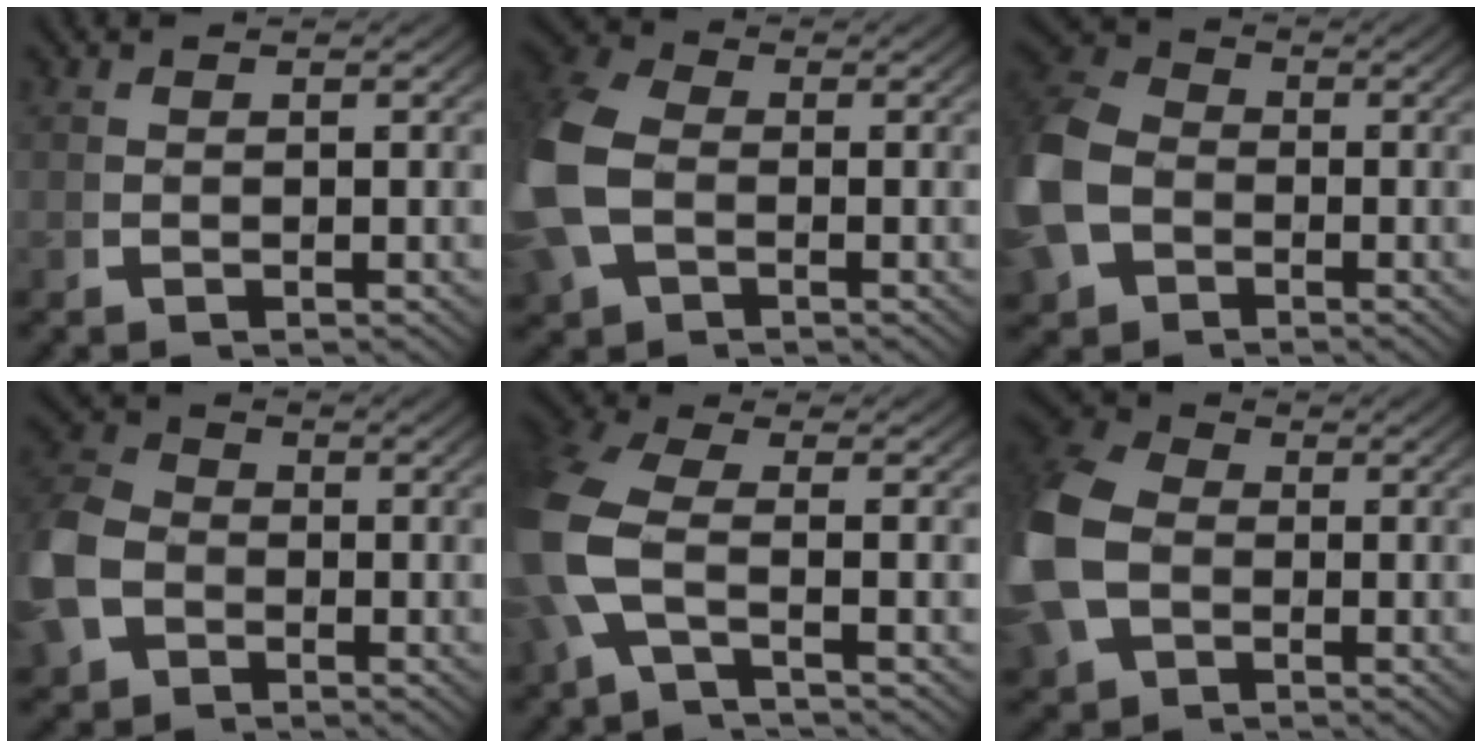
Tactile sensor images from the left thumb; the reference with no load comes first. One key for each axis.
{"total": 8.4, "fx": -0.8, "fy": 6.6, "fz": 5.2, "tx": -0.164, "ty": -0.028, "tz": -0.001}
{"total": 10.2, "fx": -1.1, "fy": 8.5, "fz": 5.5, "tx": -0.155, "ty": -0.033, "tz": -0.011}
{"total": 8.1, "fx": -1.6, "fy": 6.7, "fz": 4.1, "tx": -0.123, "ty": -0.031, "tz": -0.020}
{"total": 7.4, "fx": -0.8, "fy": 4.7, "fz": 5.7, "tx": -0.169, "ty": -0.024, "tz": -0.010}
{"total": 10.6, "fx": -0.6, "fy": 8.5, "fz": 6.2, "tx": -0.177, "ty": -0.032, "tz": 0.001}